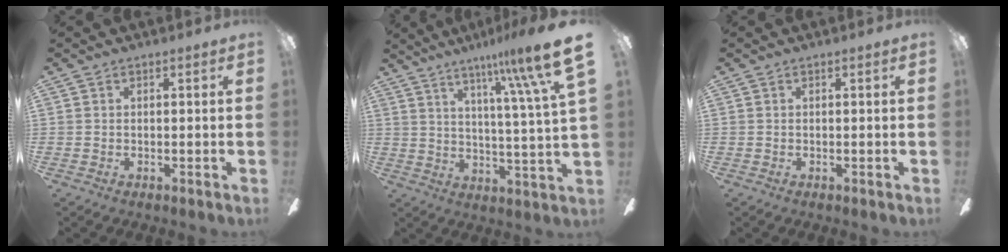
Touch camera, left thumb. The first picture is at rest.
{"total": 14.6, "force": [9.0, 0.5, 11.5], "torque": [-0.181, -0.052, 0.129]}
{"total": 0.0}